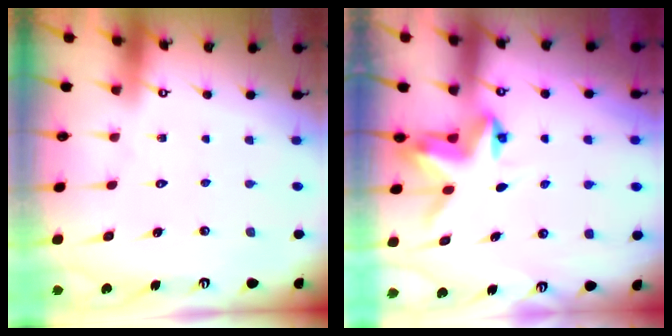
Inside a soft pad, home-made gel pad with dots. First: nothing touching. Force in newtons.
{"total": 3.8, "press": 3.8, "slide": 0.3}